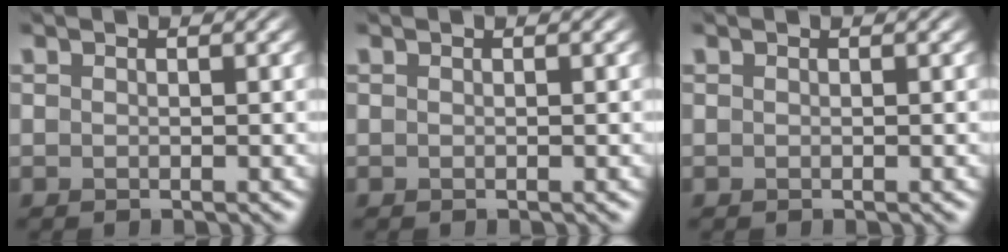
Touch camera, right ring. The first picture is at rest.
{"total": 0.0}
{"total": 0.0}